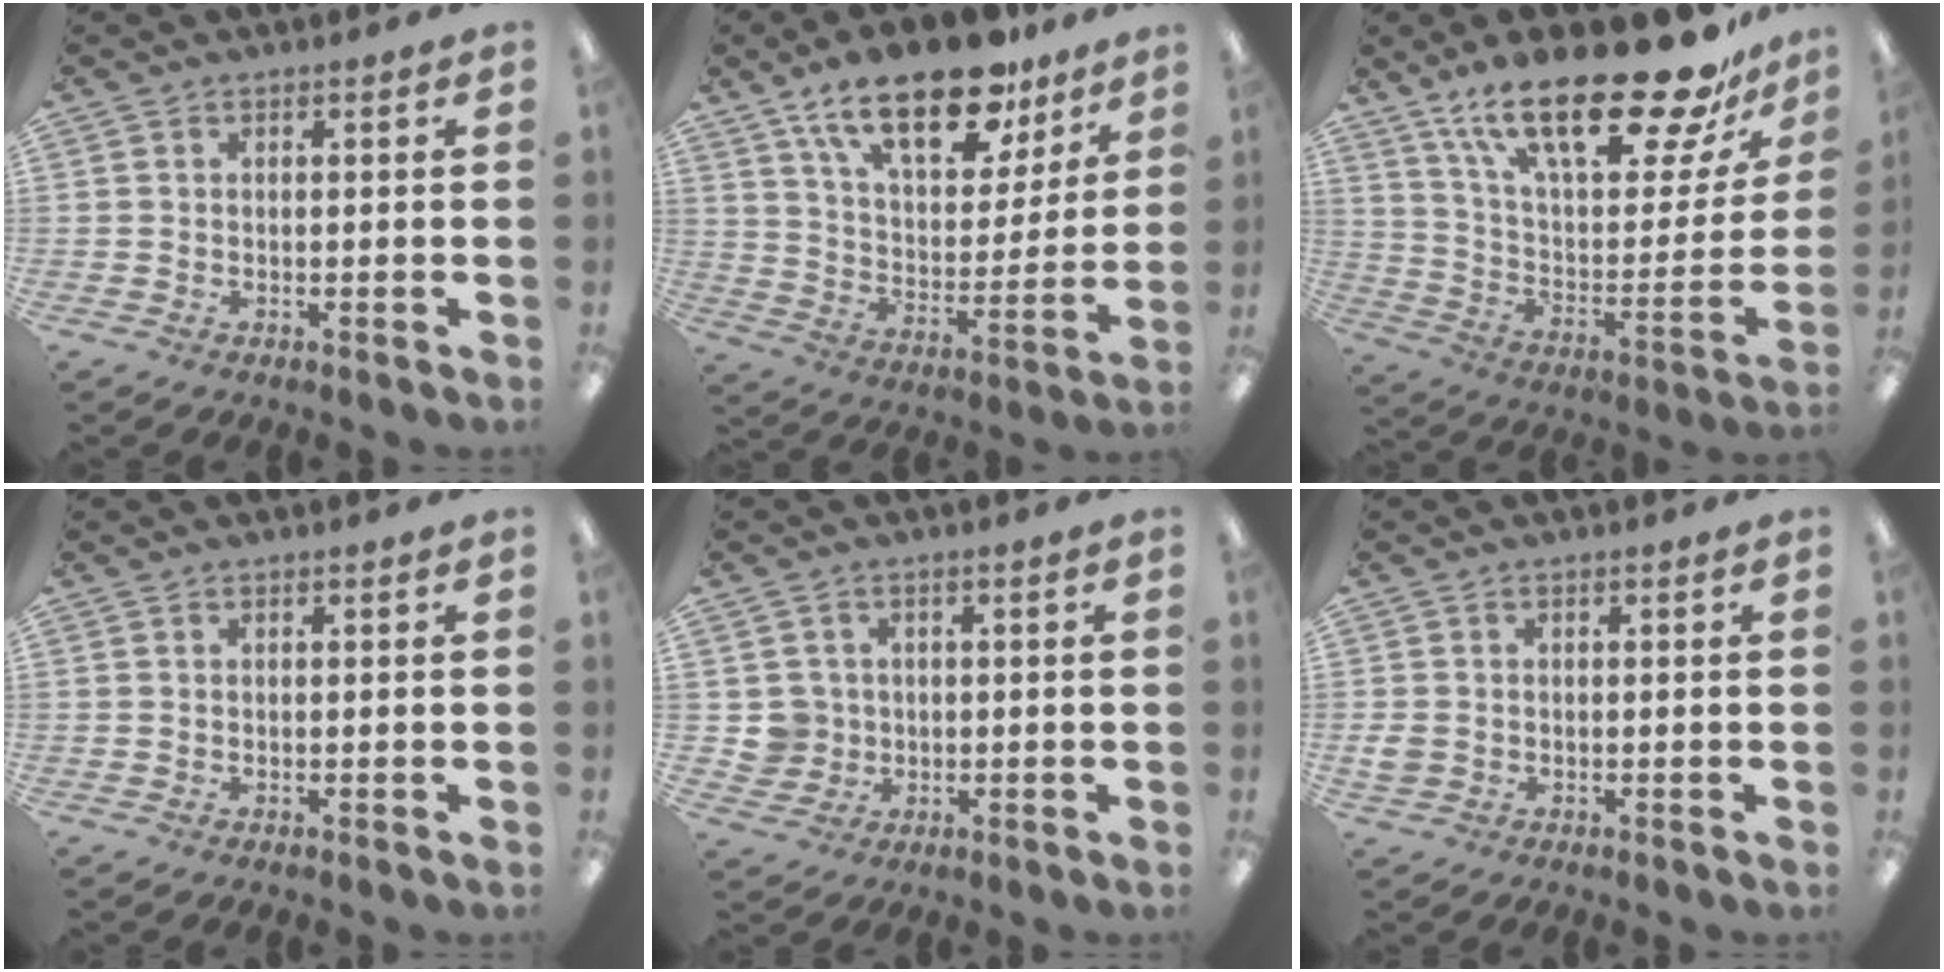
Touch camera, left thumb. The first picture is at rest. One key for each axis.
{"total": 21.4, "fx": 14.7, "fy": 9.0, "fz": 12.7, "tx": -0.201, "ty": -0.081, "tz": 0.251}
{"total": 27.4, "fx": 19.1, "fy": 8.7, "fz": 17.6, "tx": -0.281, "ty": -0.123, "tz": 0.322}
{"total": 0.0}
{"total": 4.7, "fx": 0.5, "fy": 4.6, "fz": 0.5, "tx": -0.014, "ty": 0.011, "tz": 0.011}
{"total": 2.5, "fx": -0.3, "fy": 2.1, "fz": 1.2, "tx": -0.020, "ty": 0.005, "tz": -0.005}